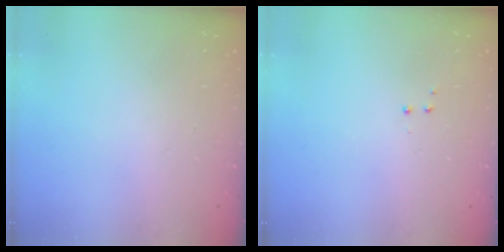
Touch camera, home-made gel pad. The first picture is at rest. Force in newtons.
{"total": 2.8, "press": 2.7, "slide": 0.5}